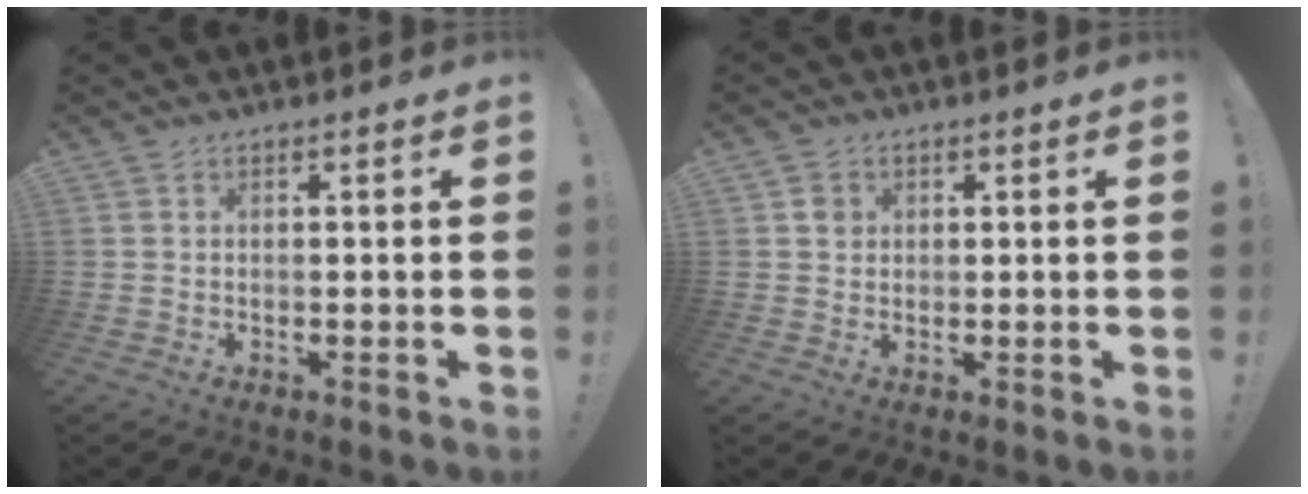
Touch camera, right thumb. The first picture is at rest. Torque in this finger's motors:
{"motor_torque": [0.04, 0.03, 0.07, -0.51, 0.00]}